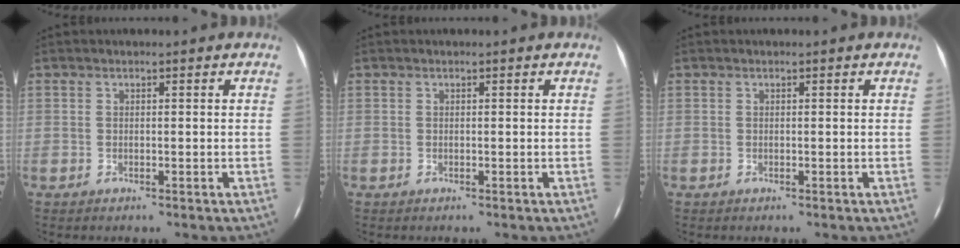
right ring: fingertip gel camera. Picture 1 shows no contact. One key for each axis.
{"total": 0.0}
{"total": 0.0}